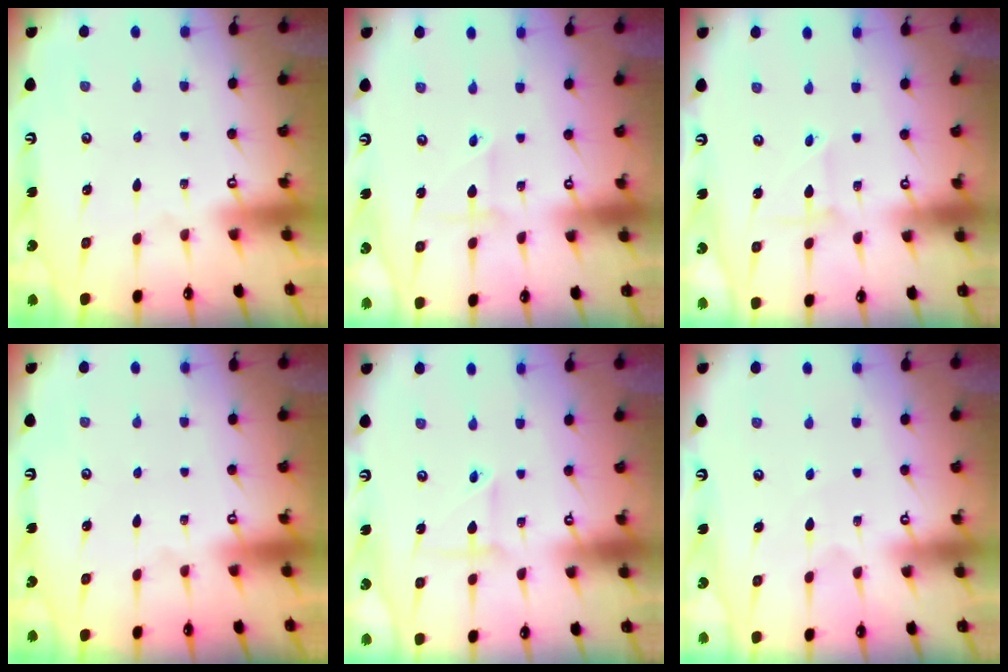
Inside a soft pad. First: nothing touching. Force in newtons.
{"total": 2.3, "press": 2.3, "slide": 0.2}
{"total": 2.2, "press": 2.2, "slide": 0.2}
{"total": 0.0}
{"total": 3.1, "press": 3.0, "slide": 0.6}
{"total": 3.9, "press": 3.9, "slide": 0.4}